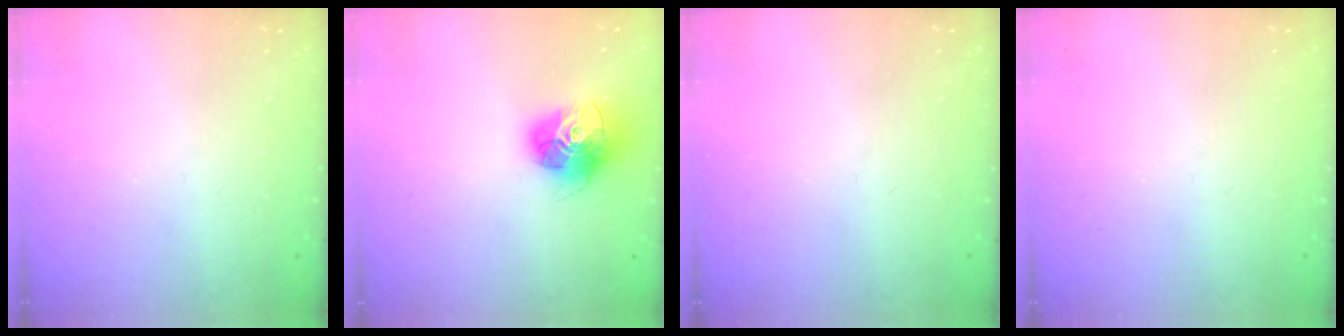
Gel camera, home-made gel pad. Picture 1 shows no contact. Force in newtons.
{"total": 15.6, "press": 15.5, "slide": 1.4}
{"total": 0.0}
{"total": 0.0}